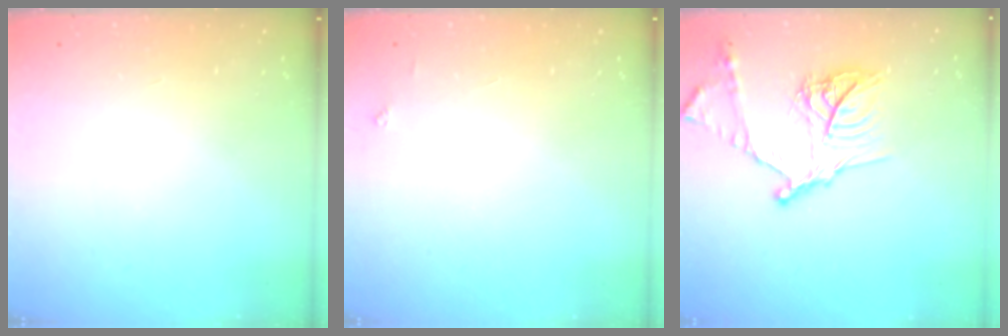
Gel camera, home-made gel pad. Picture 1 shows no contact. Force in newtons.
{"total": 3.8, "press": 3.8, "slide": 0.4}
{"total": 18.3, "press": 18.2, "slide": 1.7}